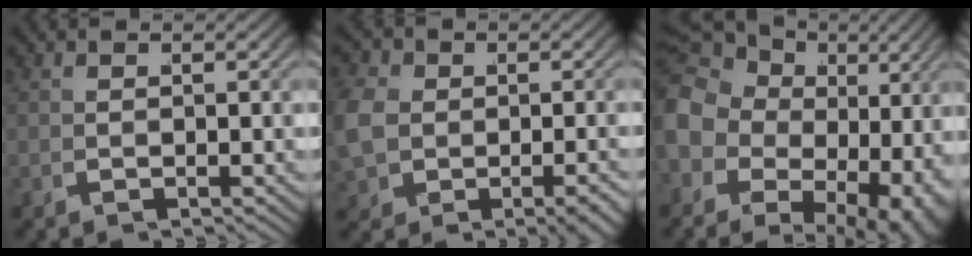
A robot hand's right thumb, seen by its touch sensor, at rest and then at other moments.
{"total": 5.2, "force": [-0.5, 4.2, 2.9], "torque": [-0.076, -0.016, -0.001]}
{"total": 13.1, "force": [3.1, 10.0, 7.8], "torque": [-0.155, -0.023, 0.054]}